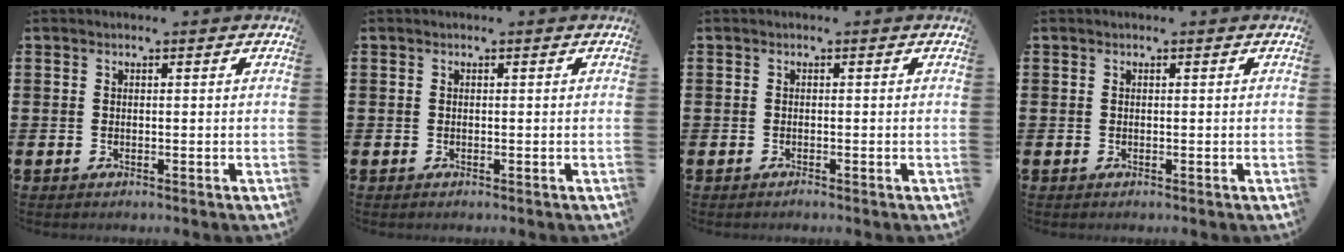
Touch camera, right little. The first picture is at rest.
{"total": 0.0}
{"total": 0.0}
{"total": 0.0}